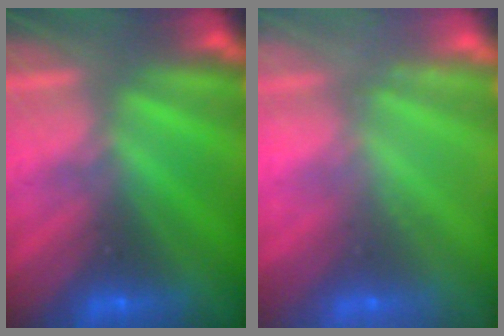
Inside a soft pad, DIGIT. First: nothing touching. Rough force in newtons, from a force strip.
{"total": 2.2}